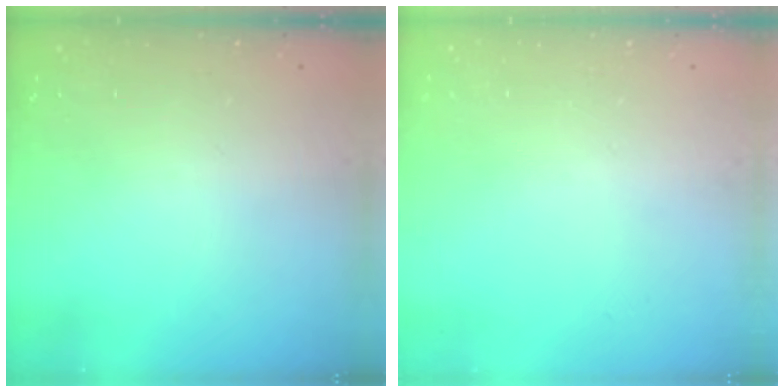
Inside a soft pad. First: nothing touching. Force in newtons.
{"total": 0.0}